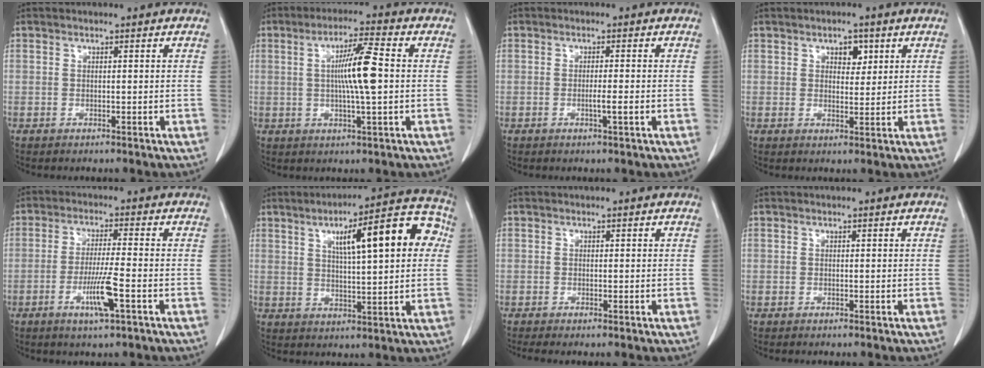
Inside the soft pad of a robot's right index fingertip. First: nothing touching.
{"total": 8.1, "force": [0.6, 0.1, 8.1], "torque": [-0.139, 0.003, 0.008]}
{"total": 1.9, "force": [-0.5, -0.3, 1.8], "torque": [-0.029, -0.001, -0.006]}
{"total": 3.1, "force": [1.5, 1.8, 2.0], "torque": [-0.026, 0.002, 0.023]}
{"total": 6.5, "force": [-2.5, -0.2, 6.0], "torque": [-0.110, -0.011, -0.045]}
{"total": 14.8, "force": [4.2, 2.9, 13.9], "torque": [-0.191, 0.032, 0.058]}
{"total": 0.9, "force": [-0.4, 0.2, 0.8], "torque": [-0.018, -0.003, -0.010]}
{"total": 0.0}